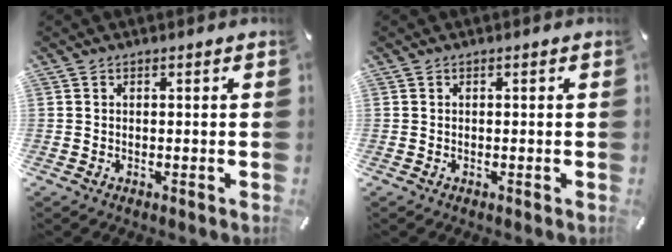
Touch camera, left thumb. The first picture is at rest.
{"total": 0.0}